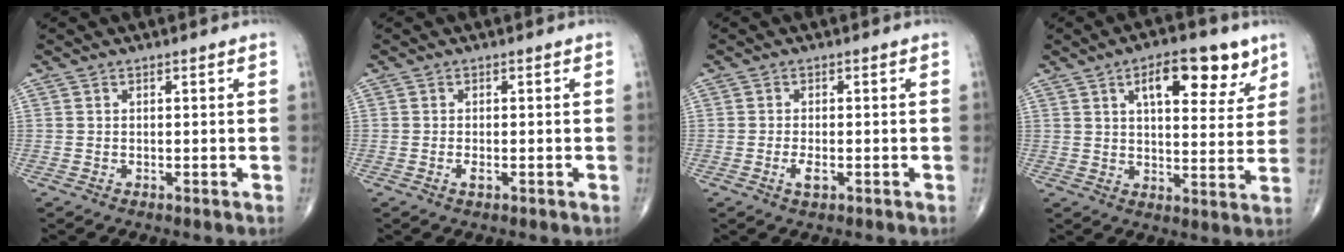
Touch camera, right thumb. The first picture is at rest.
{"total": 1.3, "force": [-0.6, 0.5, 1.1], "torque": [-0.021, -0.001, -0.011]}
{"total": 2.5, "force": [-0.9, 0.9, 2.1], "torque": [-0.041, -0.001, -0.018]}
{"total": 13.1, "force": [6.7, 5.7, 9.7], "torque": [-0.104, -0.025, 0.097]}